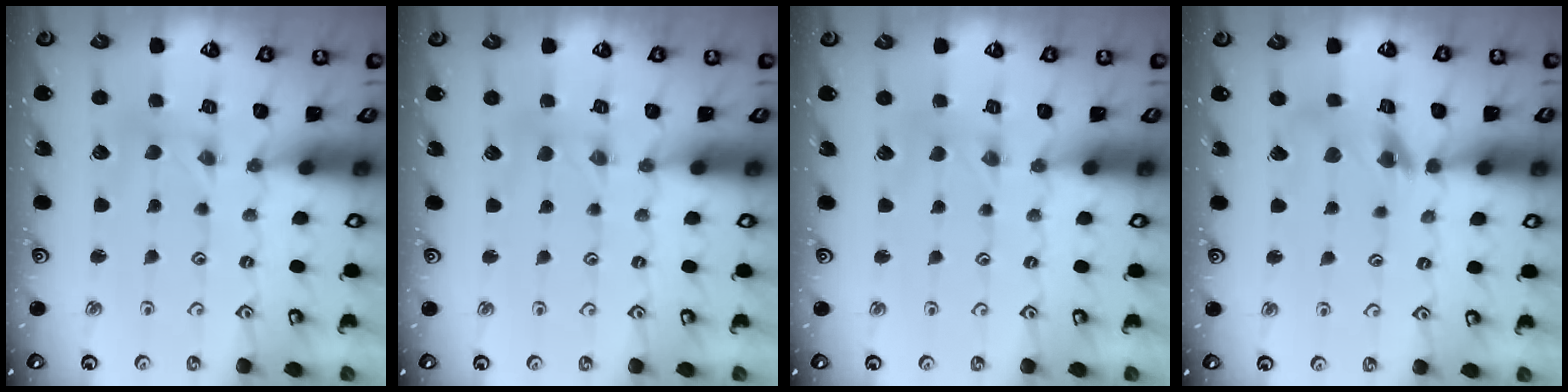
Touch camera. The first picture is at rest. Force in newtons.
{"total": 1.3, "press": 1.2, "slide": 0.3}
{"total": 0.9, "press": 0.9, "slide": 0.2}
{"total": 9.0, "press": 8.9, "slide": 1.0}